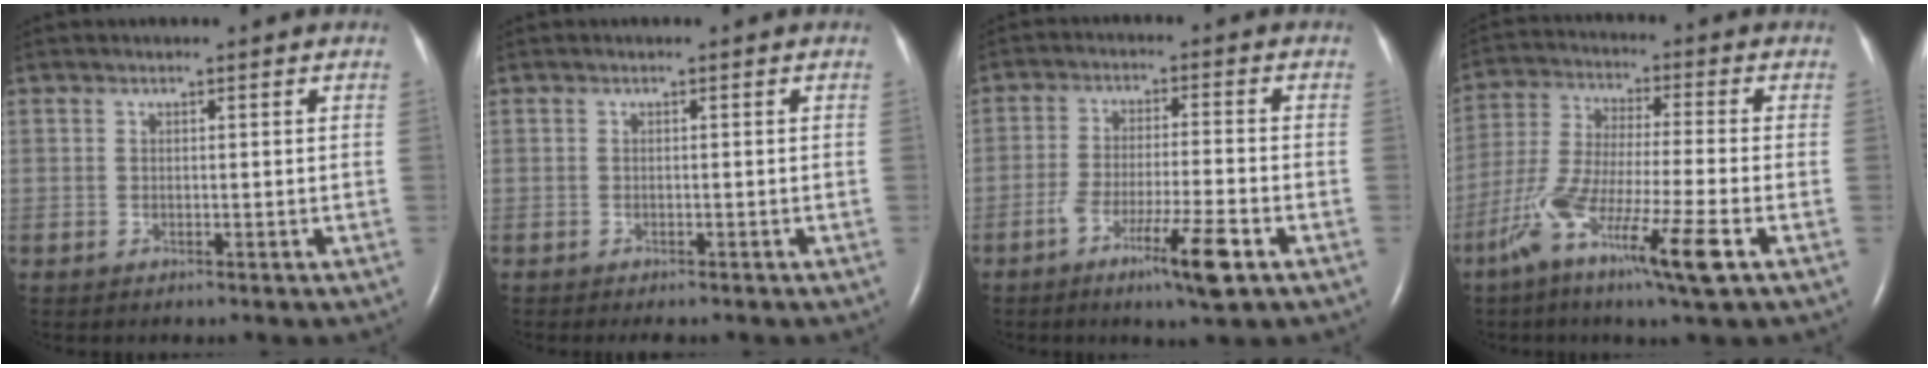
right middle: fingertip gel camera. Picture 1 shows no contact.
{"total": 1.8, "force": [-1.5, 0.5, 0.9], "torque": [-0.011, -0.004, -0.014]}
{"total": 8.6, "force": [-4.7, 0.0, 7.2], "torque": [-0.129, -0.016, -0.081]}
{"total": 13.9, "force": [-6.9, 0.4, 12.0], "torque": [-0.247, -0.026, -0.128]}